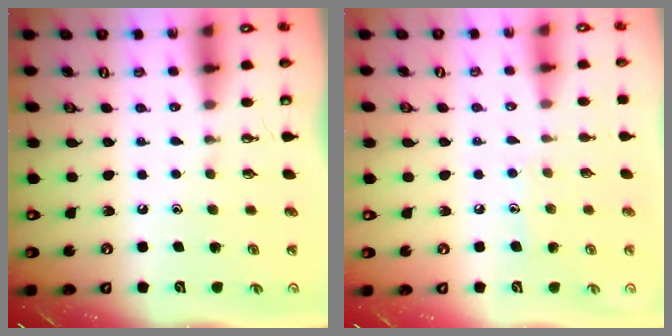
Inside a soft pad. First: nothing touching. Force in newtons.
{"total": 5.6, "press": 5.6, "slide": 0.6}